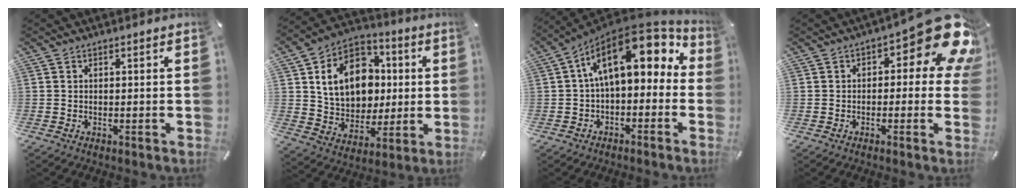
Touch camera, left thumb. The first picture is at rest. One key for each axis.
{"total": 16.9, "fx": 2.6, "fy": 13.6, "fz": 9.6, "tx": -0.164, "ty": 0.006, "tz": 0.055}
{"total": 17.3, "fx": 6.9, "fy": 8.9, "fz": 13.1, "tx": -0.217, "ty": -0.043, "tz": 0.116}
{"total": 14.1, "fx": 6.1, "fy": 5.6, "fz": 11.4, "tx": -0.138, "ty": -0.052, "tz": 0.103}